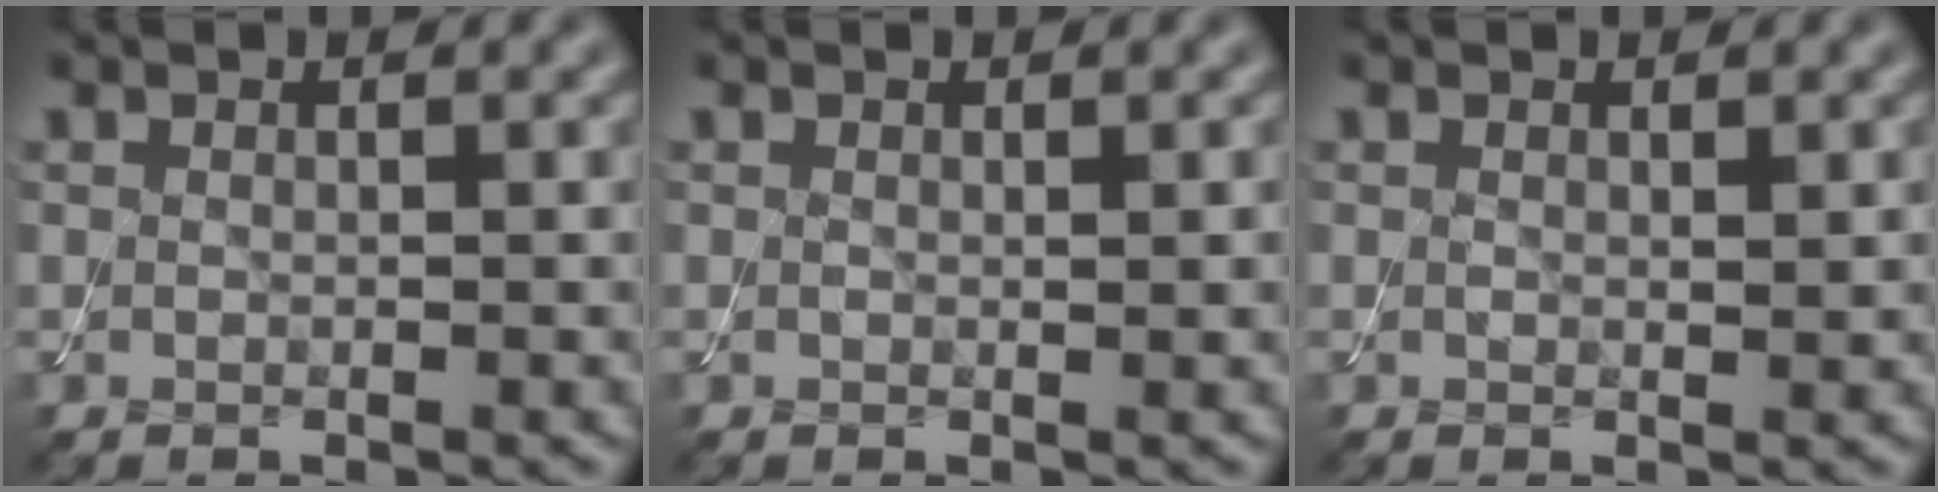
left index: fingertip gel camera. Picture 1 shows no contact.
{"total": 0.7, "force": [0.2, 0.1, 0.6], "torque": [-0.008, -0.001, 0.002]}
{"total": 0.7, "force": [0.3, 0.2, 0.6], "torque": [-0.008, -0.003, 0.004]}